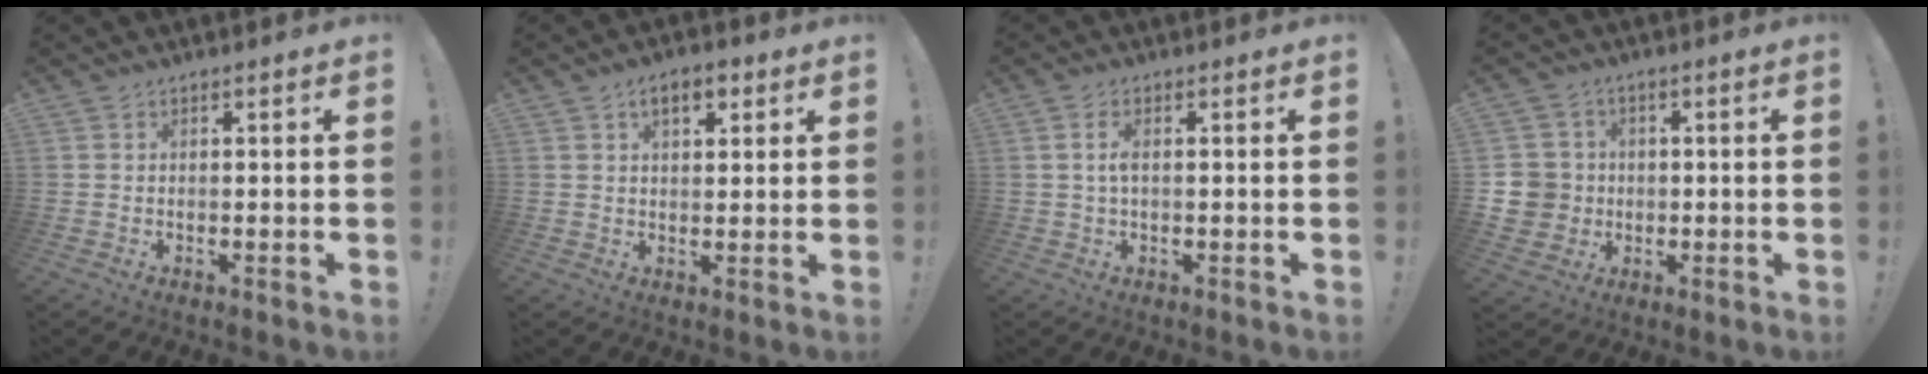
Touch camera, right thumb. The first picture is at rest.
{"total": 5.7, "force": [2.7, 3.2, 3.9], "torque": [-0.059, 0.003, 0.045]}
{"total": 3.4, "force": [0.5, 1.3, 3.1], "torque": [-0.061, 0.001, 0.004]}
{"total": 8.1, "force": [-0.4, 7.7, 2.2], "torque": [-0.054, 0.011, -0.001]}